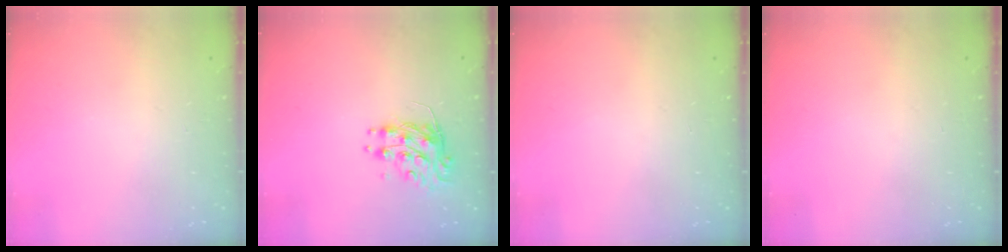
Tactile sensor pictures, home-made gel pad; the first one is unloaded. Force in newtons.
{"total": 9.2, "press": 9.2, "slide": 0.3}
{"total": 0.0}
{"total": 0.0}